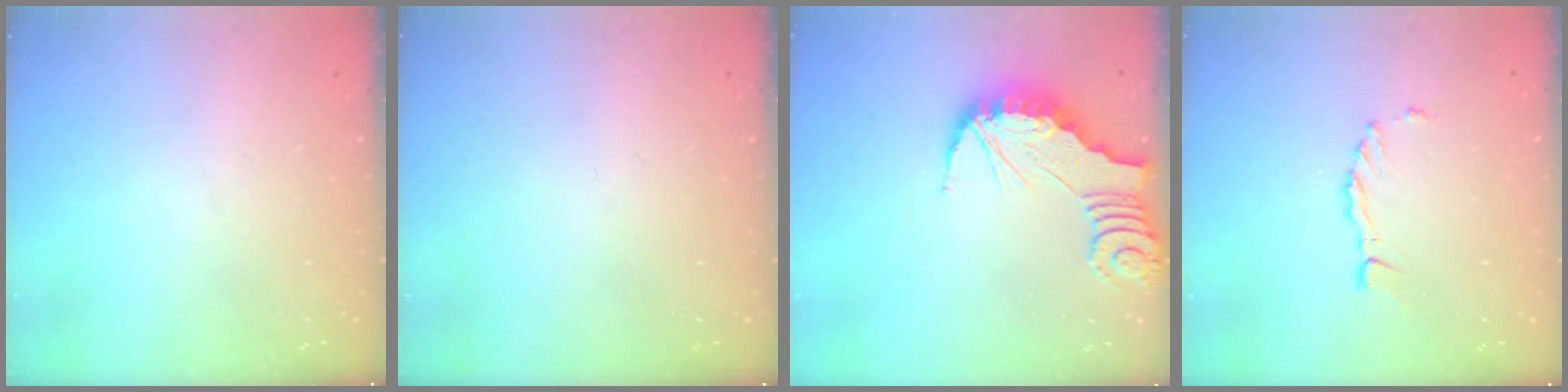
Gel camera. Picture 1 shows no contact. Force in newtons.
{"total": 0.0}
{"total": 2.2, "press": 2.2, "slide": 0.2}
{"total": 2.1, "press": 2.1, "slide": 0.2}